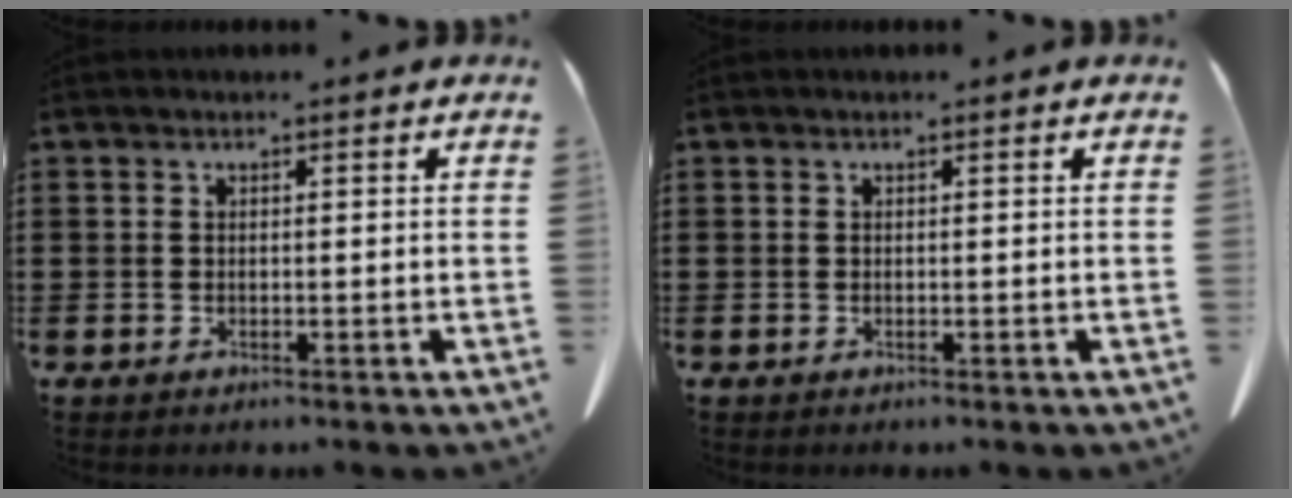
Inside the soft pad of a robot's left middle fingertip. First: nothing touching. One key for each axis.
{"total": 0.0}